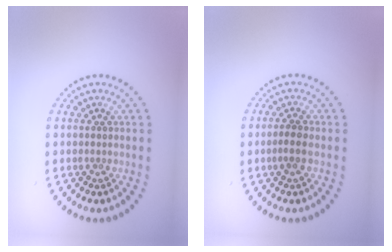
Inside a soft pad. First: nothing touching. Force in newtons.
{"total": 0.9, "press": 0.8, "slide": 0.4}